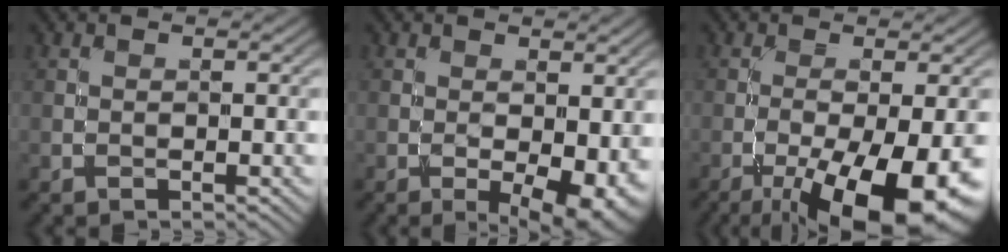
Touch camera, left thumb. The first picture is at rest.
{"total": 6.3, "force": [-1.5, 2.8, 5.4], "torque": [-0.084, -0.020, -0.011]}
{"total": 14.1, "force": [-7.0, 4.1, 11.5], "torque": [-0.190, -0.023, -0.098]}